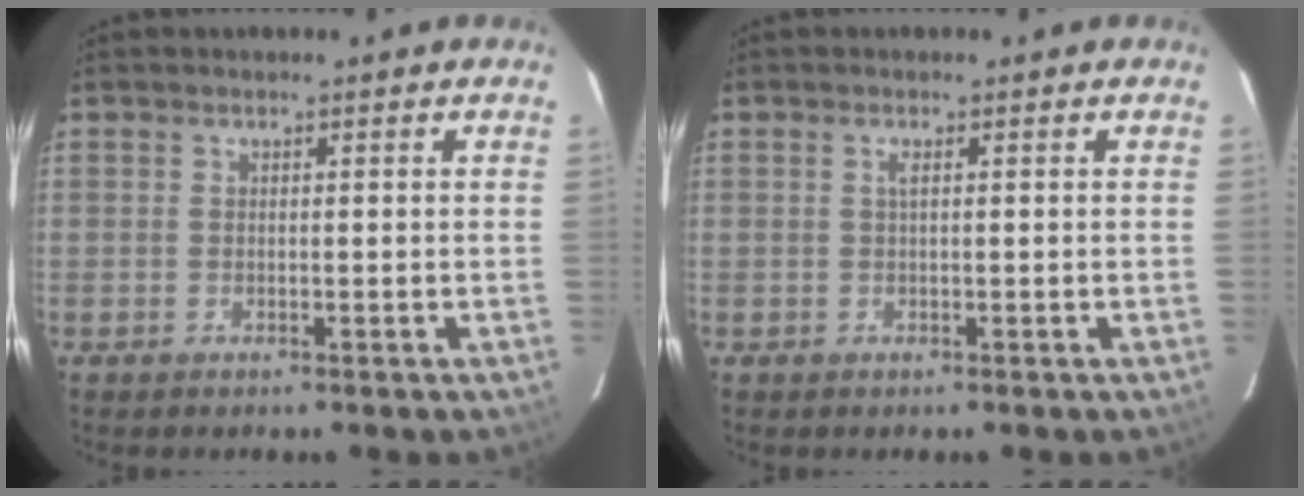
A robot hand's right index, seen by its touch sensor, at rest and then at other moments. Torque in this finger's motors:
{"motor_torque": [0.07, 0.11, 0.00, 0.02]}